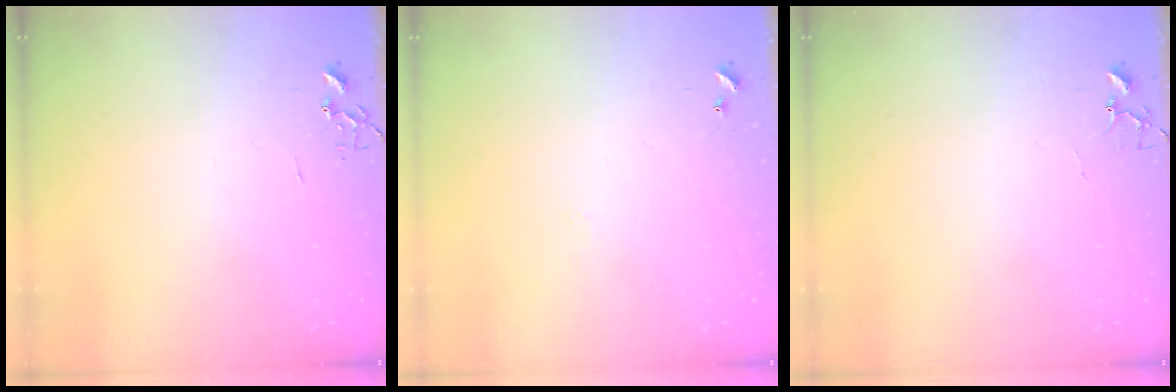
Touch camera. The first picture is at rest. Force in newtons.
{"total": 4.5, "press": 4.4, "slide": 0.4}
{"total": 3.4, "press": 3.4, "slide": 0.3}